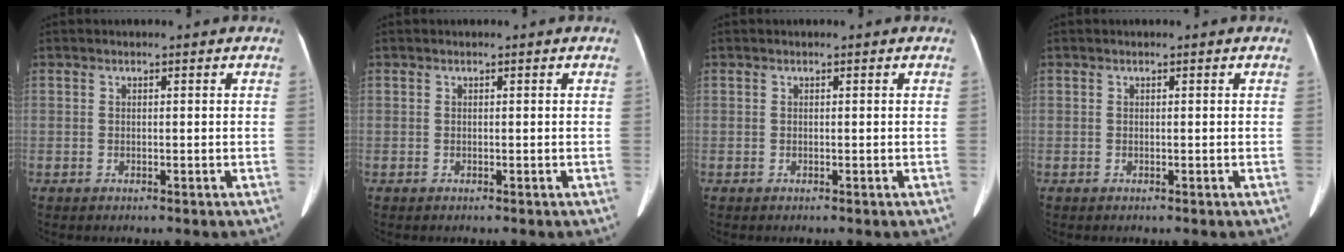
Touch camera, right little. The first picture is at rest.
{"total": 0.0}
{"total": 0.0}
{"total": 0.0}